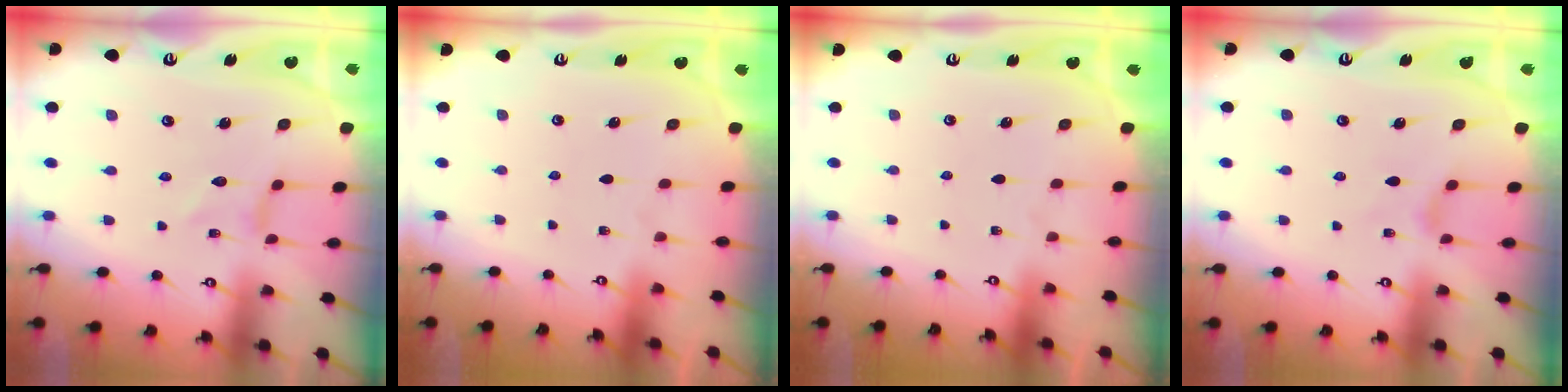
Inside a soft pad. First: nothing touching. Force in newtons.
{"total": 0.0}
{"total": 0.0}
{"total": 2.7, "press": 2.6, "slide": 0.6}